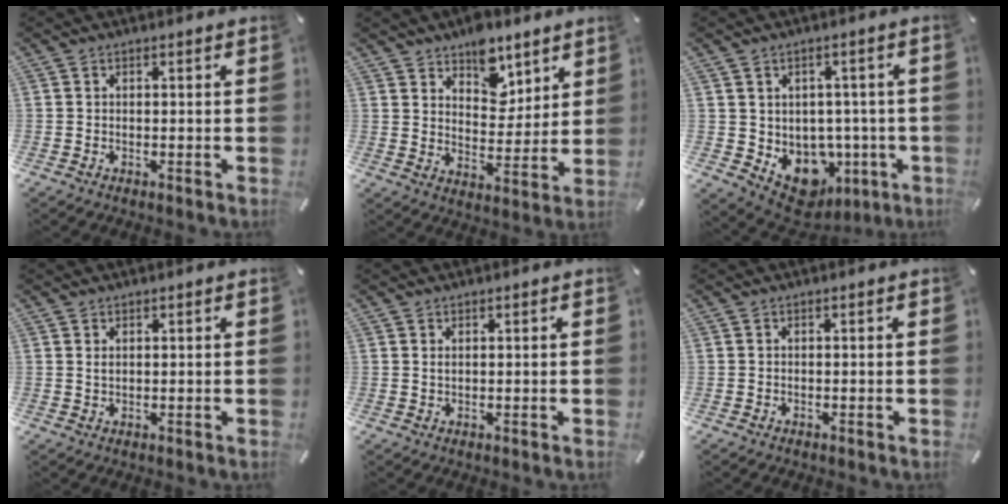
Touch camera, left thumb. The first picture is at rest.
{"total": 10.0, "force": [6.9, 6.4, 3.4], "torque": [-0.034, -0.052, 0.123]}
{"total": 8.3, "force": [-1.5, 7.6, 3.0], "torque": [-0.040, -0.019, -0.011]}
{"total": 1.2, "force": [0.7, 0.6, 0.7], "torque": [-0.014, 0.001, 0.013]}
{"total": 0.8, "force": [0.5, 0.4, 0.5], "torque": [-0.011, 0.000, 0.009]}
{"total": 0.0}